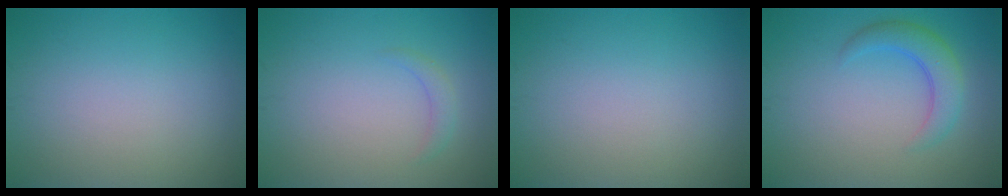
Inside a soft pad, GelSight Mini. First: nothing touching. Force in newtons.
{"total": 1.1, "press": 1.1, "slide": 0.1}
{"total": 0.0}
{"total": 3.4, "press": 3.4, "slide": 0.2}